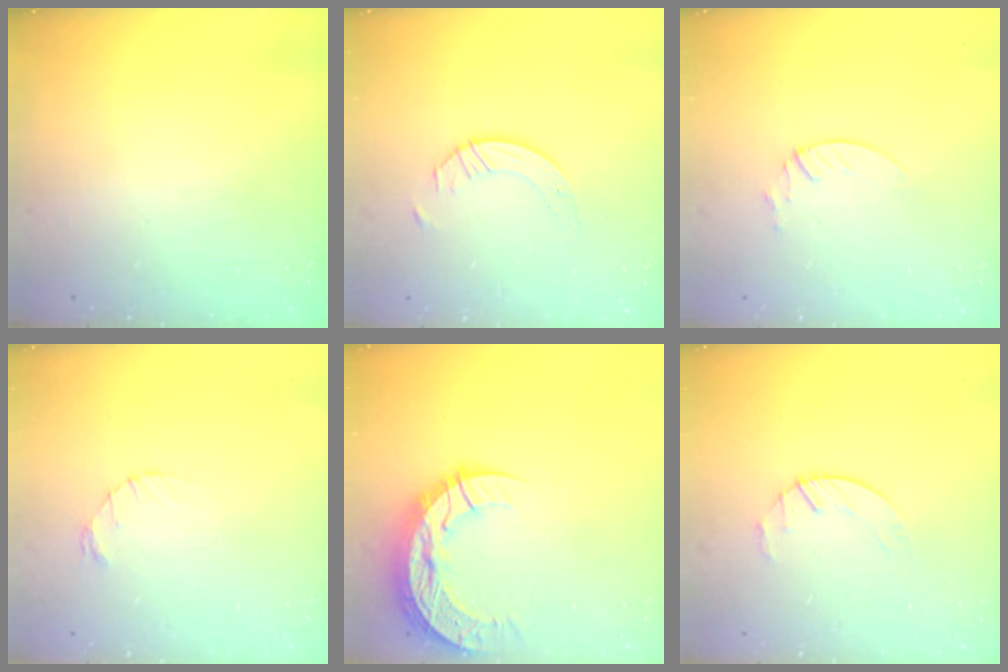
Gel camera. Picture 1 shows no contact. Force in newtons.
{"total": 3.5, "press": 3.5, "slide": 0.4}
{"total": 1.9, "press": 1.9, "slide": 0.2}
{"total": 1.2, "press": 1.1, "slide": 0.2}
{"total": 12.6, "press": 12.6, "slide": 0.9}
{"total": 2.2, "press": 2.2, "slide": 0.4}